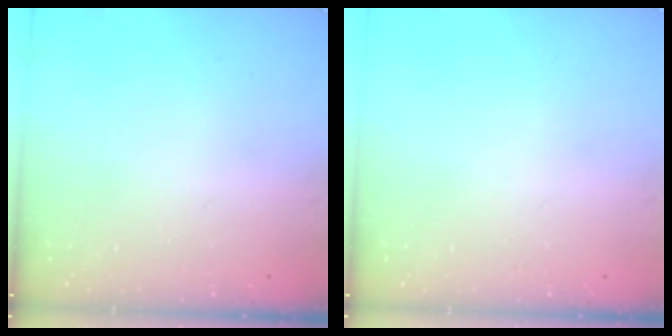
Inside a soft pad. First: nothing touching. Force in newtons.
{"total": 0.0}